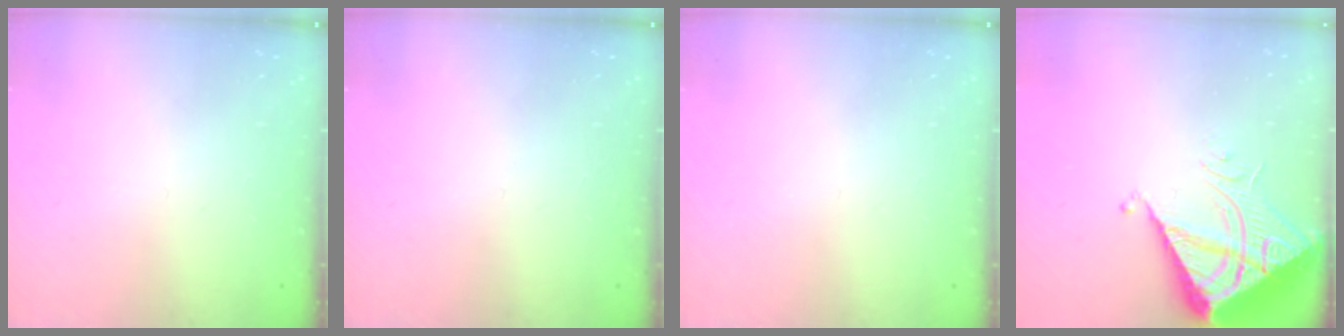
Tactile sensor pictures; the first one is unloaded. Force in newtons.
{"total": 0.0}
{"total": 0.0}
{"total": 9.8, "press": 9.8, "slide": 1.0}